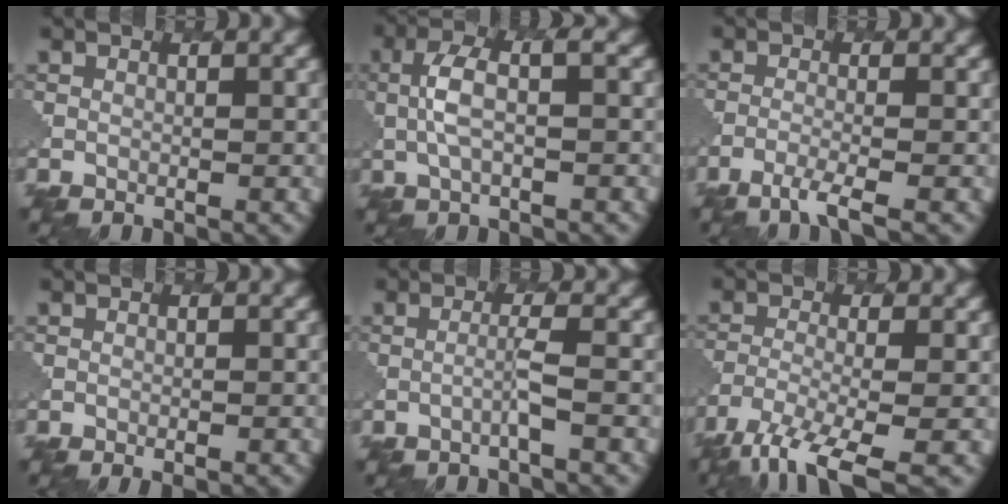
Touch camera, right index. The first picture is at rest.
{"total": 3.3, "force": [0.5, 1.0, 3.1], "torque": [-0.069, 0.007, 0.007]}
{"total": 2.6, "force": [-1.8, 0.3, 1.9], "torque": [-0.032, -0.003, -0.048]}
{"total": 0.8, "force": [-0.4, 0.2, 0.6], "torque": [-0.001, -0.002, -0.002]}
{"total": 1.2, "force": [-0.5, -0.2, 1.1], "torque": [-0.020, 0.005, -0.018]}
{"total": 7.1, "force": [-5.0, 1.7, 4.7], "torque": [-0.088, -0.015, -0.098]}